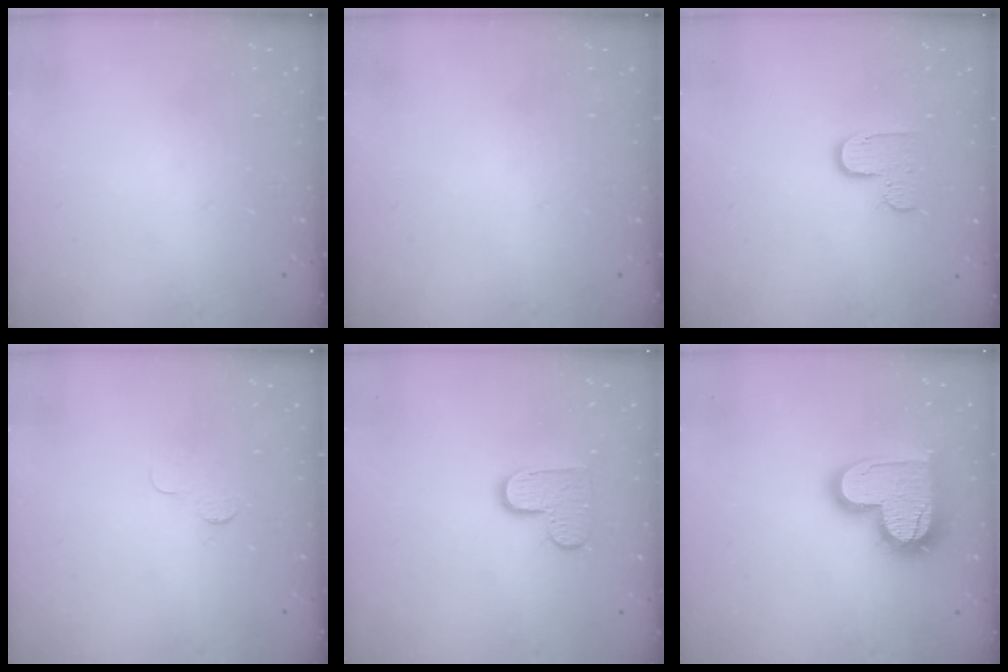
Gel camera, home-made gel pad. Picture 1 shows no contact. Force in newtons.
{"total": 0.0}
{"total": 6.2, "press": 6.2, "slide": 0.3}
{"total": 3.0, "press": 2.9, "slide": 0.3}
{"total": 8.3, "press": 8.2, "slide": 0.5}
{"total": 16.9, "press": 16.9, "slide": 1.3}